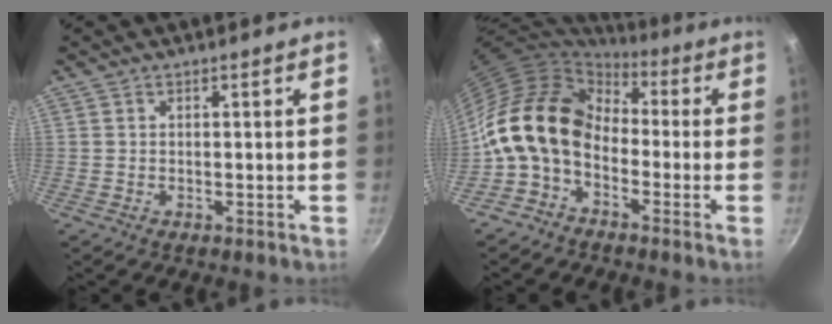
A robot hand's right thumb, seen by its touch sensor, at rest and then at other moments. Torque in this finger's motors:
{"motor_torque": [1.42, 2.67, 1.30, -1.47, 0.57]}